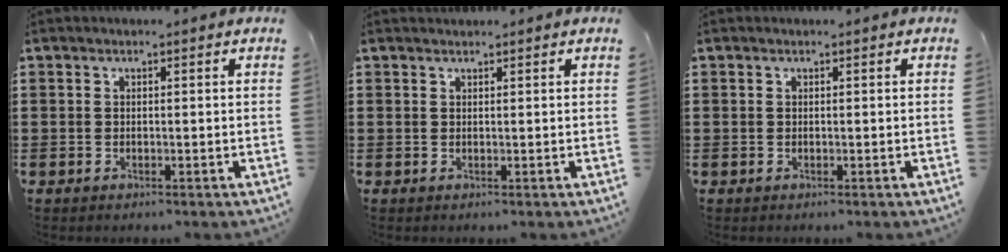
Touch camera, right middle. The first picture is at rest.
{"total": 0.7, "force": [0.6, 0.2, 0.0], "torque": [-0.002, 0.000, 0.013]}
{"total": 0.0}